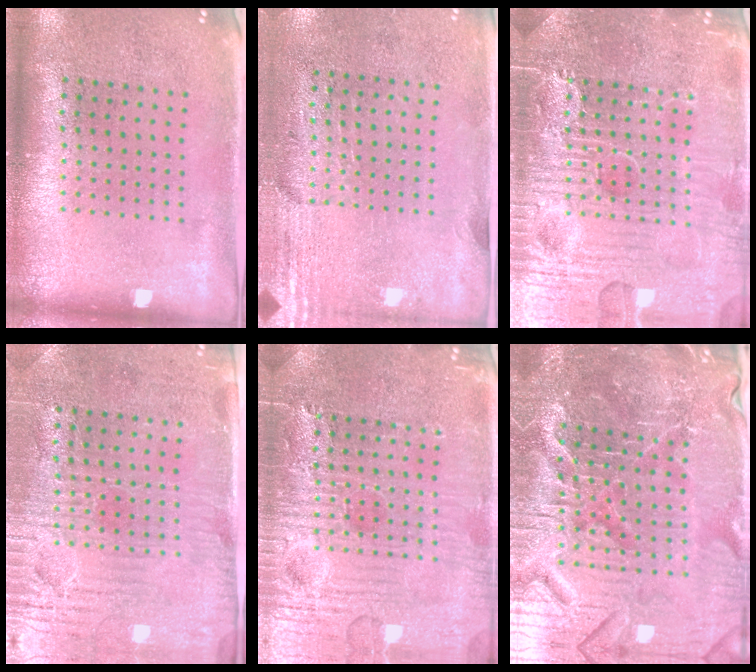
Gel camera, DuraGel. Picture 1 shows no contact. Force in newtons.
{"total": 2.8, "press": 2.4, "slide": 1.4}
{"total": 7.2, "press": 7.2, "slide": 0.7}
{"total": 3.4, "press": 3.1, "slide": 1.5}
{"total": 6.8, "press": 6.7, "slide": 0.7}
{"total": 5.9, "press": 5.5, "slide": 2.1}